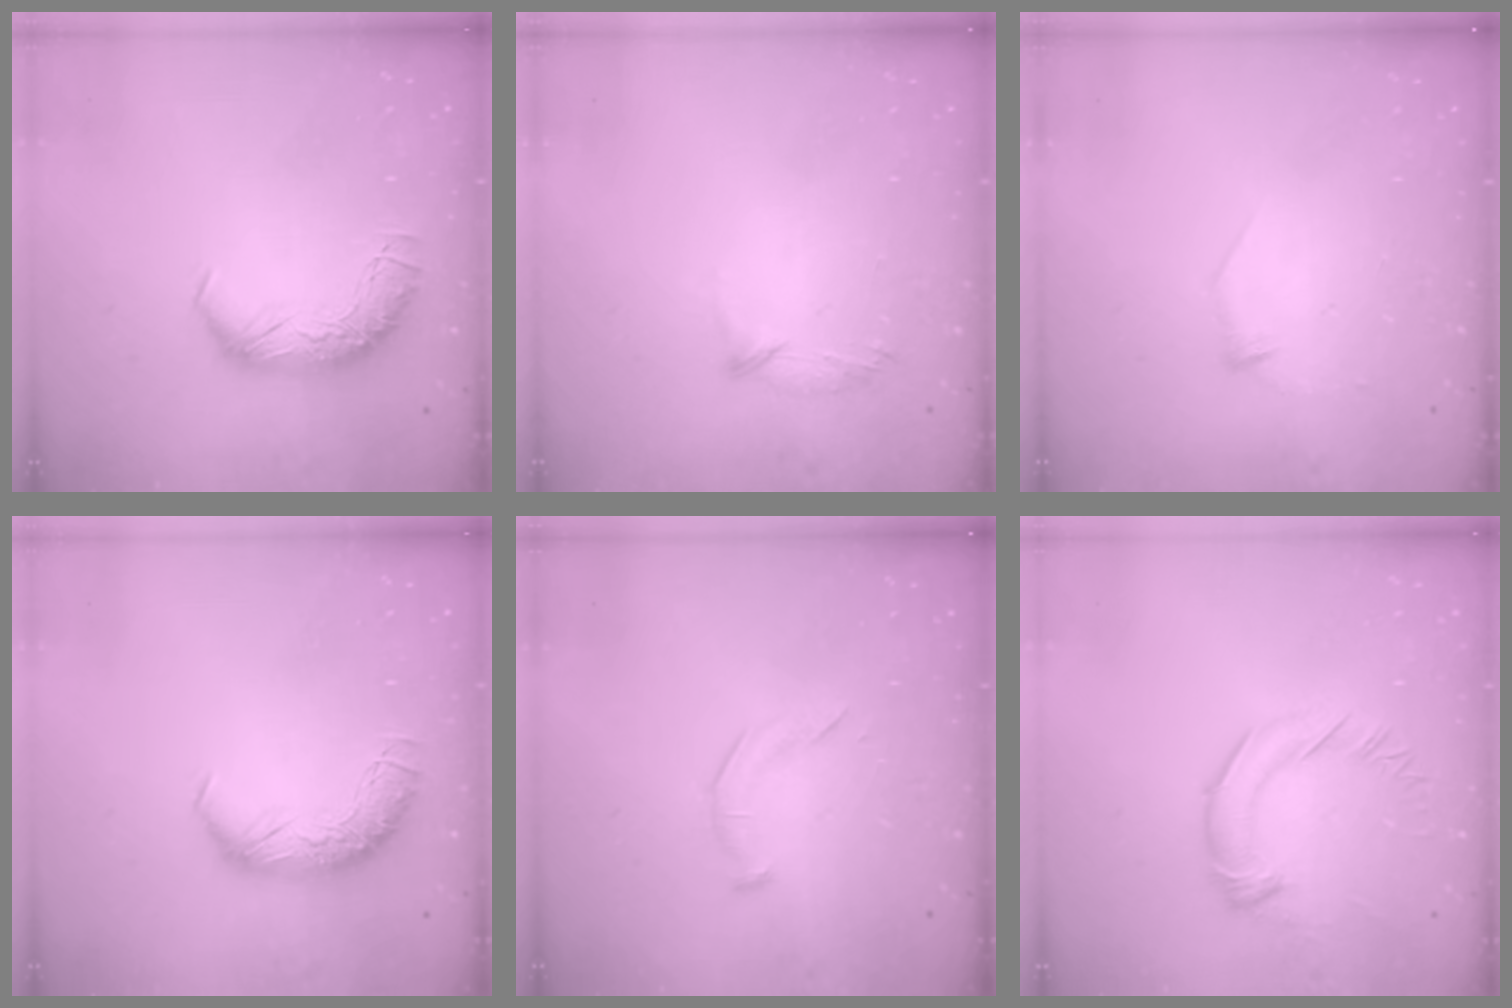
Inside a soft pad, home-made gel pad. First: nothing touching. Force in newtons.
{"total": 6.5, "press": 6.4, "slide": 0.9}
{"total": 7.9, "press": 7.9, "slide": 0.7}
{"total": 0.0}
{"total": 5.4, "press": 5.3, "slide": 1.0}
{"total": 2.5, "press": 2.4, "slide": 0.7}